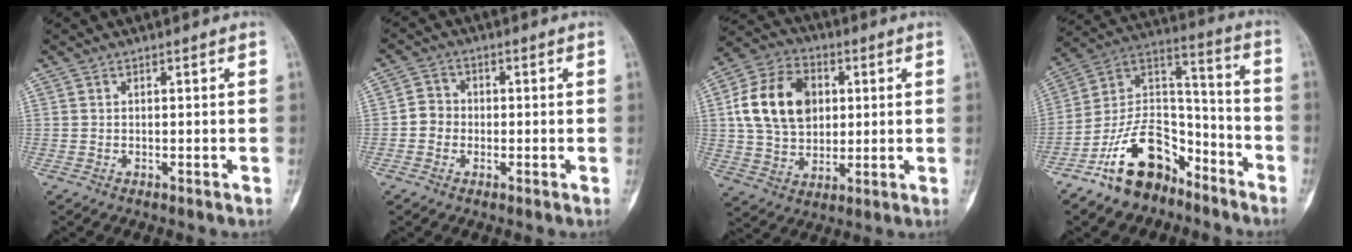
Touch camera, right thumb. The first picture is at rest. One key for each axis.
{"total": 3.6, "fx": -0.7, "fy": 3.3, "fz": 1.1, "tx": 0.001, "ty": 0.011, "tz": -0.021}
{"total": 15.9, "fx": 2.9, "fy": 11.6, "fz": 10.5, "tx": -0.168, "ty": 0.008, "tz": 0.050}
{"total": 16.6, "fx": -10.7, "fy": 9.5, "fz": 8.3, "tx": -0.118, "ty": 0.106, "tz": -0.195}